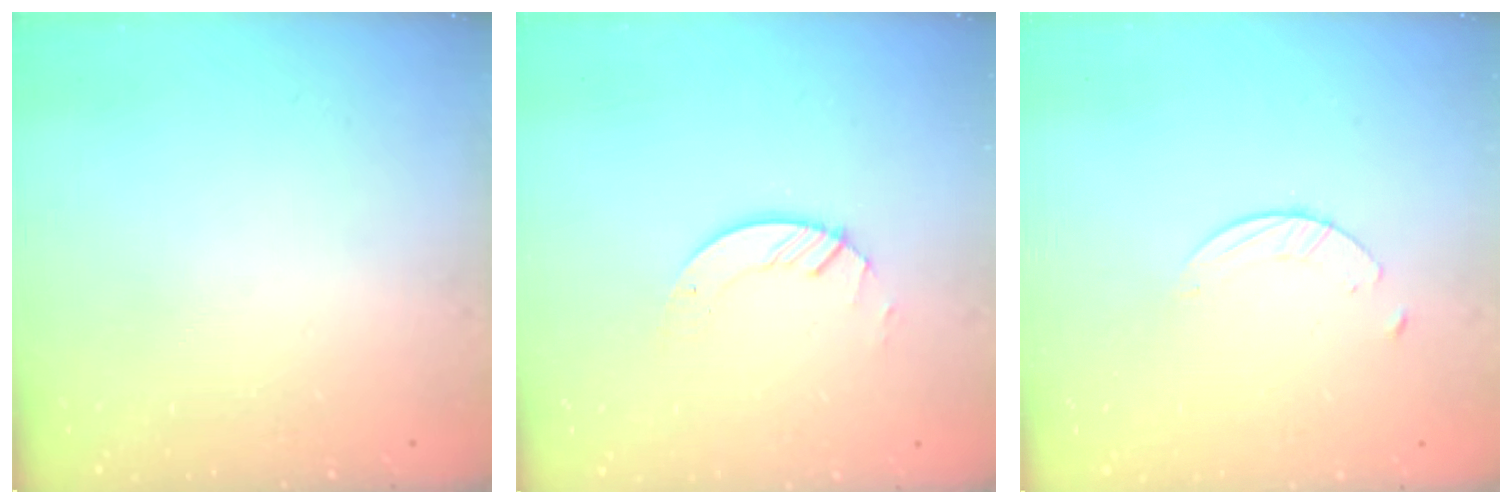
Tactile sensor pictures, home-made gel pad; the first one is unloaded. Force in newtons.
{"total": 2.8, "press": 2.8, "slide": 0.3}
{"total": 2.7, "press": 2.6, "slide": 0.3}